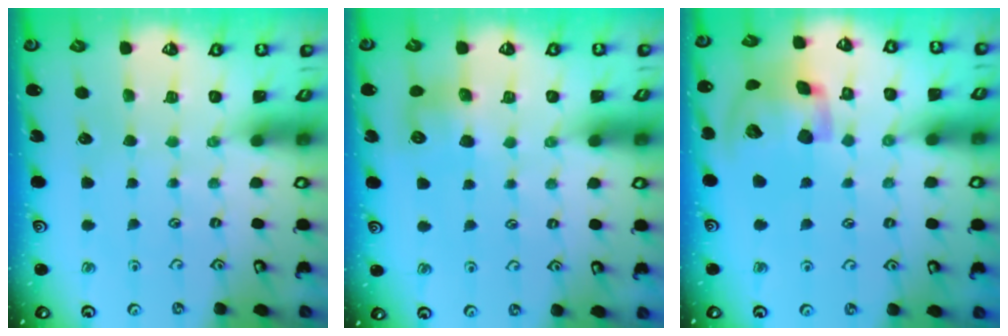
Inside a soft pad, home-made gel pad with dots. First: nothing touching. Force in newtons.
{"total": 7.1, "press": 7.1, "slide": 0.3}
{"total": 18.2, "press": 18.0, "slide": 2.9}